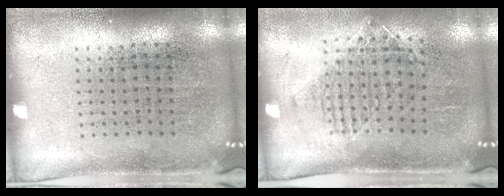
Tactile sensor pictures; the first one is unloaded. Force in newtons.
{"total": 1.2, "press": 1.1, "slide": 0.6}